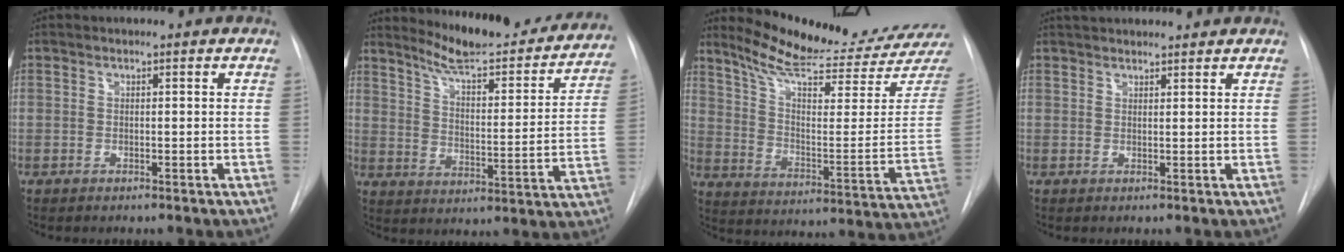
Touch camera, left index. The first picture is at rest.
{"total": 21.7, "force": [19.6, 3.3, 8.7], "torque": [-0.115, -0.053, 0.256]}
{"total": 22.0, "force": [20.6, 0.2, 7.7], "torque": [-0.127, -0.104, 0.284]}
{"total": 6.2, "force": [5.8, 1.1, 2.0], "torque": [-0.030, 0.036, 0.082]}